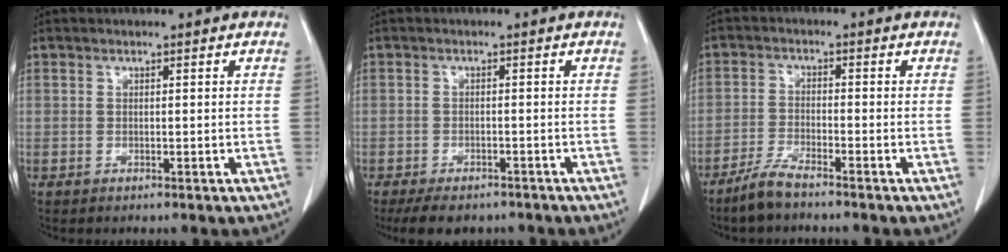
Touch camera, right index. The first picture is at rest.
{"total": 6.9, "force": [-5.5, 3.2, 2.7], "torque": [-0.035, -0.003, -0.077]}
{"total": 4.4, "force": [-3.8, 0.4, 2.3], "torque": [-0.052, -0.009, -0.079]}